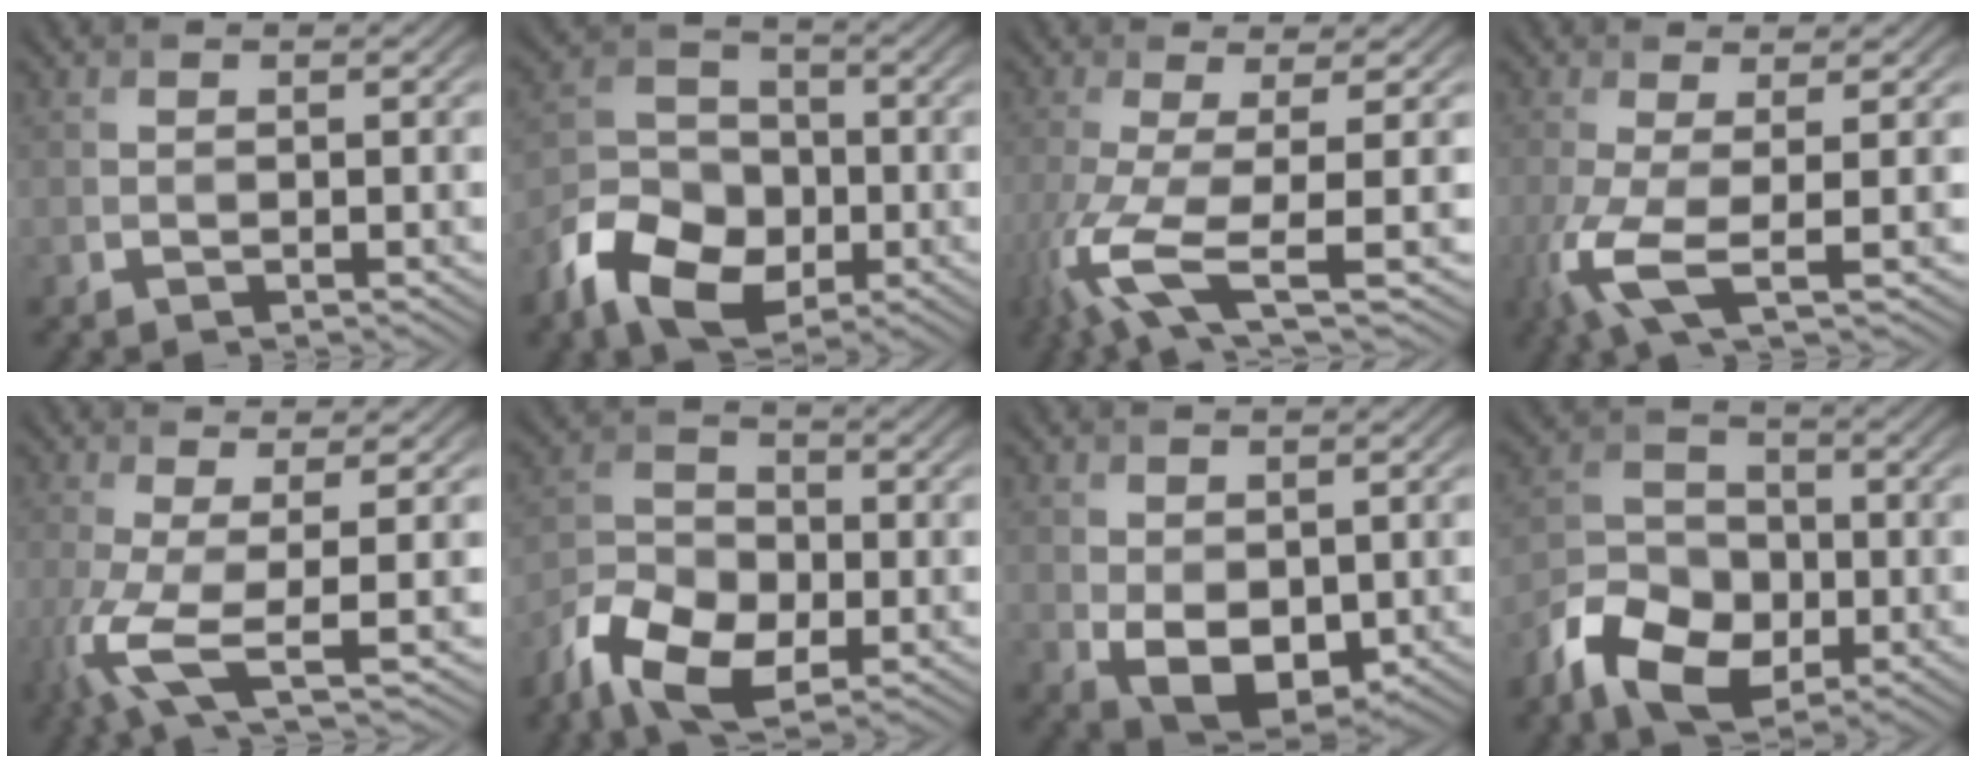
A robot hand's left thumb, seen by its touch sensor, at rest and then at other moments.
{"total": 10.4, "force": [-4.7, 7.1, 5.9], "torque": [-0.129, -0.016, -0.105]}
{"total": 8.8, "force": [-2.6, 2.2, 8.1], "torque": [-0.167, -0.015, -0.058]}
{"total": 5.8, "force": [-1.5, 1.4, 5.4], "torque": [-0.125, -0.011, -0.039]}
{"total": 6.8, "force": [-1.6, 1.6, 6.4], "torque": [-0.134, -0.009, -0.039]}
{"total": 9.7, "force": [-5.3, 5.5, 5.9], "torque": [-0.127, -0.015, -0.111]}
{"total": 5.7, "force": [-0.3, 3.7, 4.3], "torque": [-0.088, -0.014, 0.003]}
{"total": 9.4, "force": [-4.3, 6.4, 5.3], "torque": [-0.114, -0.014, -0.095]}